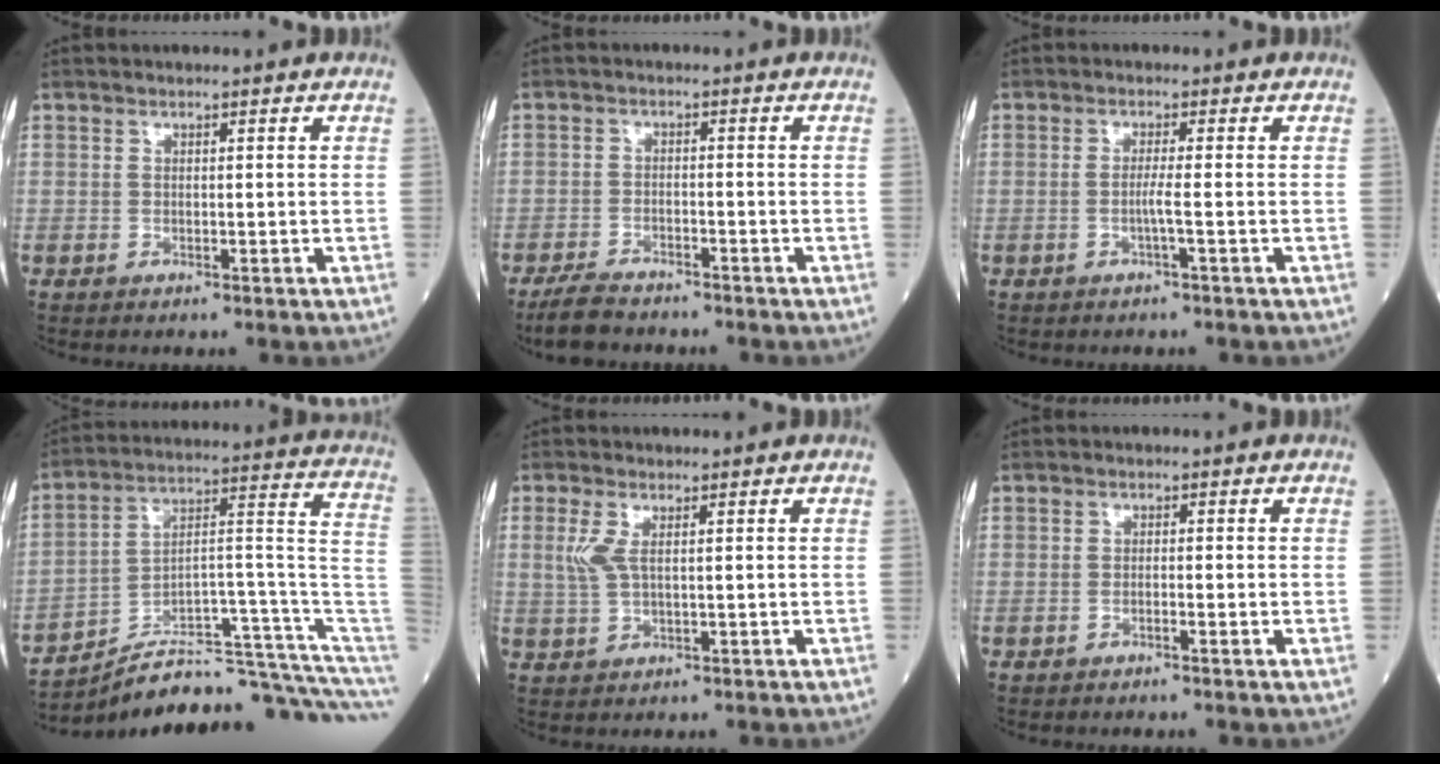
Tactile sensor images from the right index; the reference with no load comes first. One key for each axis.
{"total": 4.9, "fx": -4.3, "fy": 1.3, "fz": 1.9, "tx": -0.043, "ty": -0.010, "tz": -0.079}
{"total": 2.0, "fx": -0.6, "fy": -0.5, "fz": 1.8, "tx": -0.036, "ty": -0.001, "tz": -0.015}
{"total": 20.0, "fx": -18.2, "fy": -0.5, "fz": 8.4, "tx": -0.072, "ty": 0.064, "tz": -0.271}
{"total": 3.0, "fx": 0.8, "fy": 0.9, "fz": 2.7, "tx": -0.074, "ty": 0.003, "tz": 0.022}
{"total": 0.9, "fx": -0.5, "fy": -0.1, "fz": 0.7, "tx": -0.013, "ty": 0.001, "tz": -0.010}